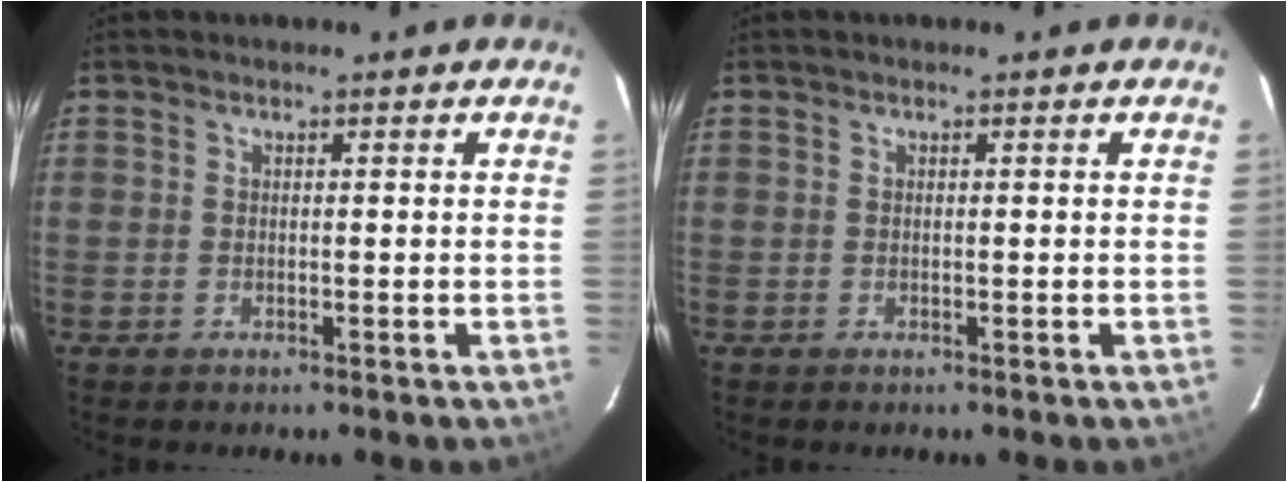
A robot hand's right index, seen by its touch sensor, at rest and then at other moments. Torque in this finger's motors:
{"motor_torque": [0.00, 0.00, 0.00, 0.00]}